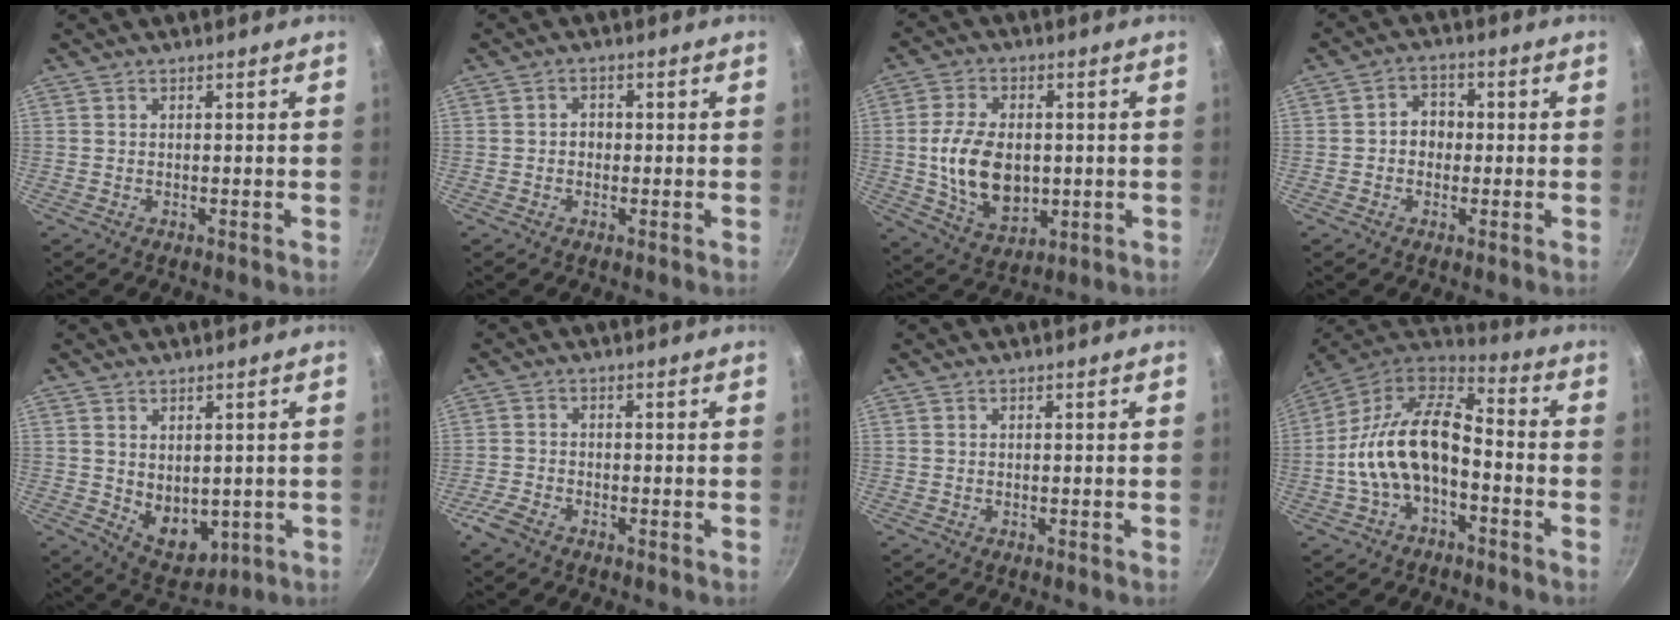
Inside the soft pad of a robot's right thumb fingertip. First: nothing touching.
{"total": 1.8, "force": [-0.3, 1.6, 0.9], "torque": [-0.006, 0.006, -0.007]}
{"total": 14.1, "force": [-0.3, 9.2, 10.7], "torque": [-0.173, -0.007, 0.004]}
{"total": 4.6, "force": [-0.3, 3.9, 2.4], "torque": [-0.006, 0.012, -0.011]}
{"total": 8.1, "force": [0.3, 5.7, 5.8], "torque": [-0.061, -0.021, 0.027]}
{"total": 3.8, "force": [-2.7, 1.8, 1.9], "torque": [-0.052, 0.015, -0.059]}
{"total": 0.0}
{"total": 17.4, "force": [-4.0, 9.9, 13.8], "torque": [-0.243, 0.056, -0.084]}